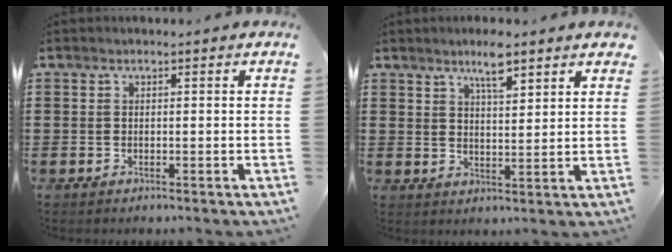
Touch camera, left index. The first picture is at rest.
{"total": 5.2, "force": [4.1, 1.0, 3.1], "torque": [-0.052, -0.005, 0.068]}